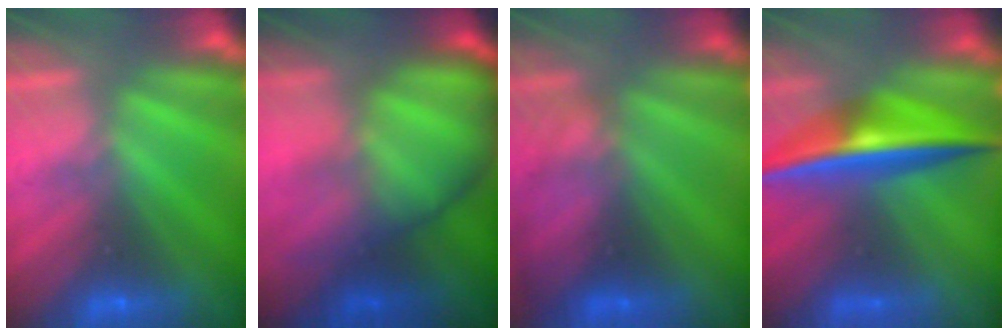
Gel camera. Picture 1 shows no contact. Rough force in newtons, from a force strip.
{"total": 7.6}
{"total": 2.3}
{"total": 7.4}